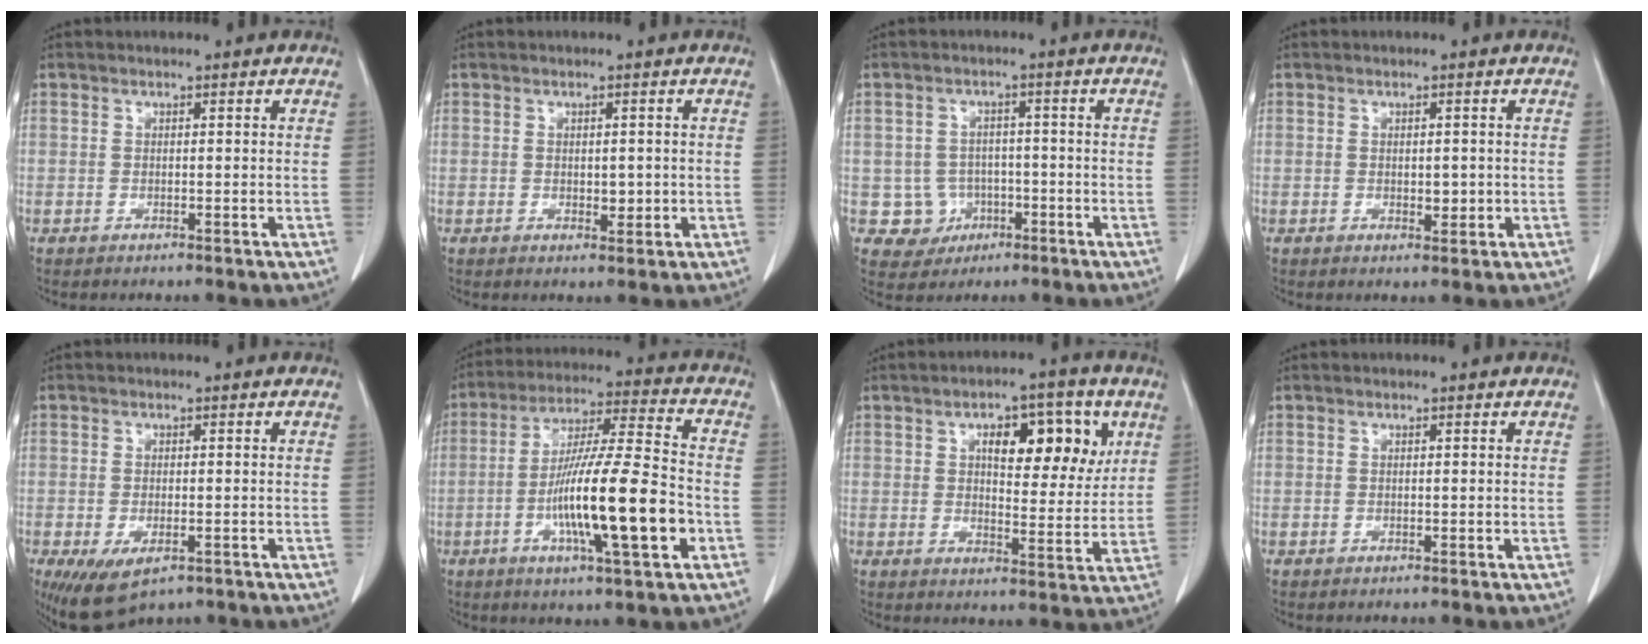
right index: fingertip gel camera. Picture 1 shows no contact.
{"total": 2.0, "force": [-0.1, 1.2, 1.6], "torque": [-0.020, -0.003, 0.004]}
{"total": 5.2, "force": [-1.4, 5.0, 0.6], "torque": [-0.002, 0.011, -0.012]}
{"total": 2.0, "force": [-0.1, 1.2, 1.6], "torque": [-0.020, -0.003, 0.003]}
{"total": 6.5, "force": [-3.5, 2.9, 4.8], "torque": [-0.081, -0.015, -0.048]}
{"total": 16.7, "force": [-4.5, 0.9, 16.0], "torque": [-0.283, -0.009, -0.080]}
{"total": 11.0, "force": [4.3, 4.4, 9.1], "torque": [-0.120, 0.012, 0.062]}
{"total": 0.0}